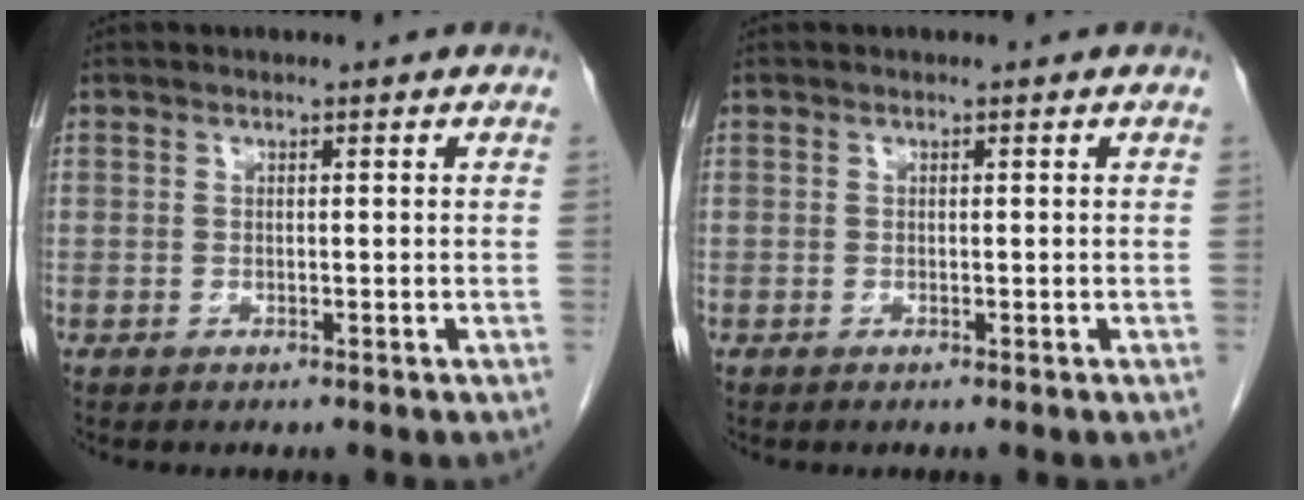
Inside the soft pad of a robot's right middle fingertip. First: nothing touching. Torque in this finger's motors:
{"motor_torque": [0.54, -0.34, 0.02, 0.01]}